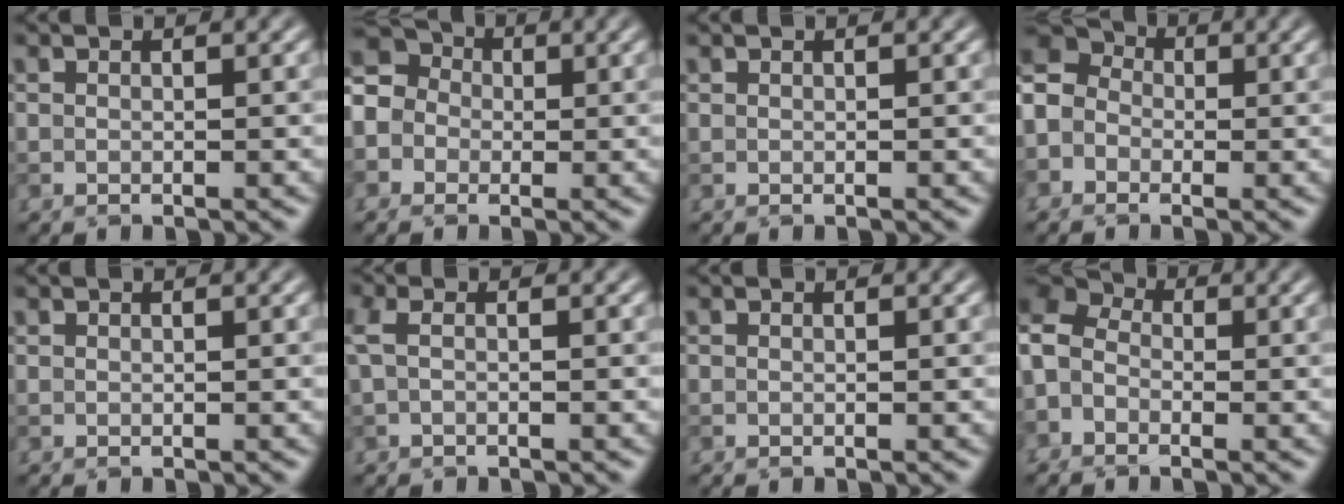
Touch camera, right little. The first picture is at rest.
{"total": 6.5, "force": [-1.4, 5.9, 2.4], "torque": [-0.063, 0.018, -0.056]}
{"total": 0.0}
{"total": 5.4, "force": [-1.5, 4.4, 2.8], "torque": [-0.058, 0.017, -0.043]}
{"total": 0.0}
{"total": 1.5, "force": [-0.1, 0.5, 1.4], "torque": [-0.034, 0.000, -0.006]}
{"total": 0.0}
{"total": 5.5, "force": [-1.4, 3.8, 3.7], "torque": [-0.083, 0.011, -0.034]}